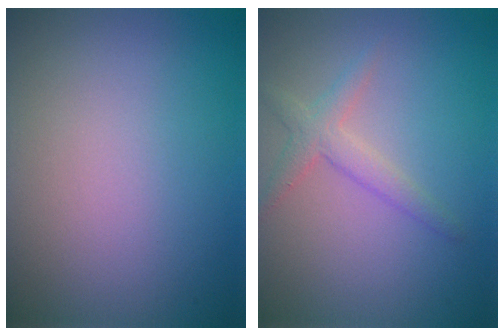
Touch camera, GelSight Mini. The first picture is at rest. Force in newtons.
{"total": 2.3, "press": 2.3, "slide": 0.1}